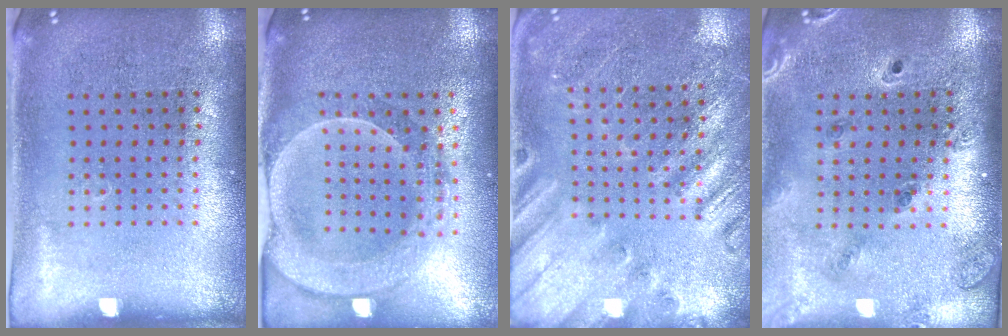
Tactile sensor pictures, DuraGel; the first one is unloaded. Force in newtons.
{"total": 2.2, "press": 2.1, "slide": 0.8}
{"total": 2.3, "press": 2.2, "slide": 0.6}
{"total": 1.4, "press": 1.3, "slide": 0.2}